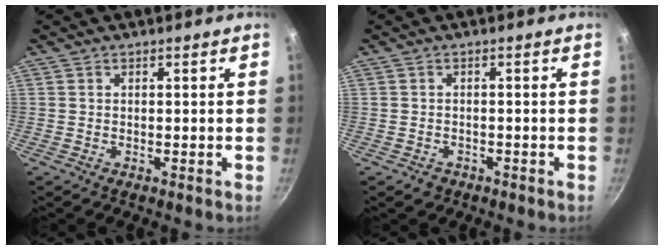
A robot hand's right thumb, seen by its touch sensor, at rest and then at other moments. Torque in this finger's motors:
{"motor_torque": [0.39, -0.13, 0.09, -0.15, -0.06]}